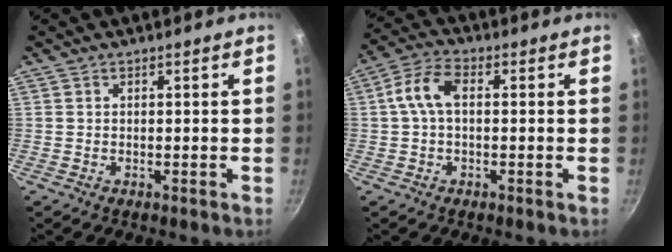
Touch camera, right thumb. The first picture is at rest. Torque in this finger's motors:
{"motor_torque": [2.47, 2.54, 0.53, -0.29, 0.61]}